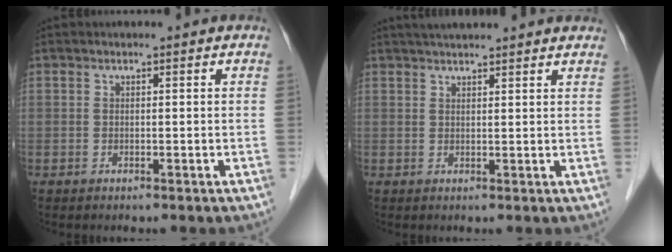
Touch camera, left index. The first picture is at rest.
{"total": 9.7, "force": [8.8, 0.7, 4.2], "torque": [-0.059, 0.030, 0.105]}